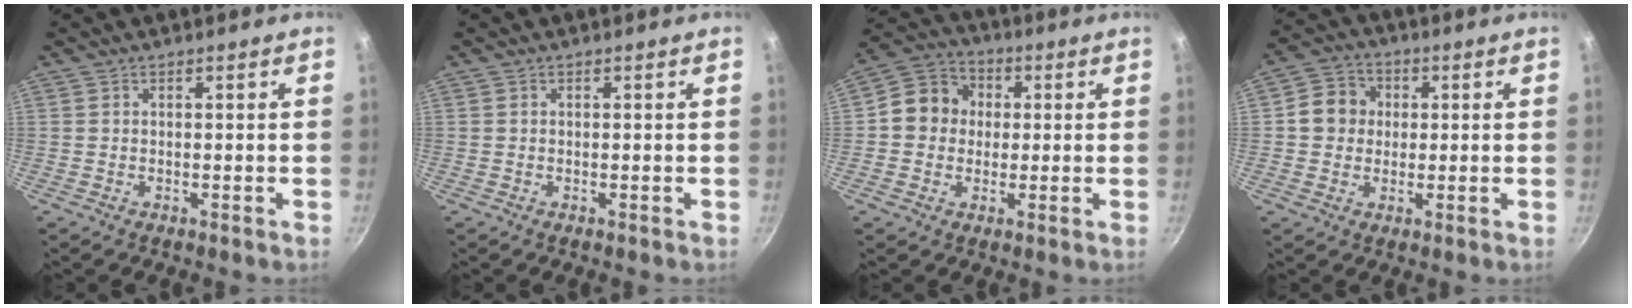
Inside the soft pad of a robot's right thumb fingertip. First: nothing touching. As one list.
[{"total": 0.0}, {"total": 9.1, "force": [0.5, 8.3, 3.8], "torque": [-0.029, 0.019, -0.013]}, {"total": 7.0, "force": [0.7, 6.4, 2.9], "torque": [-0.016, 0.011, -0.004]}]